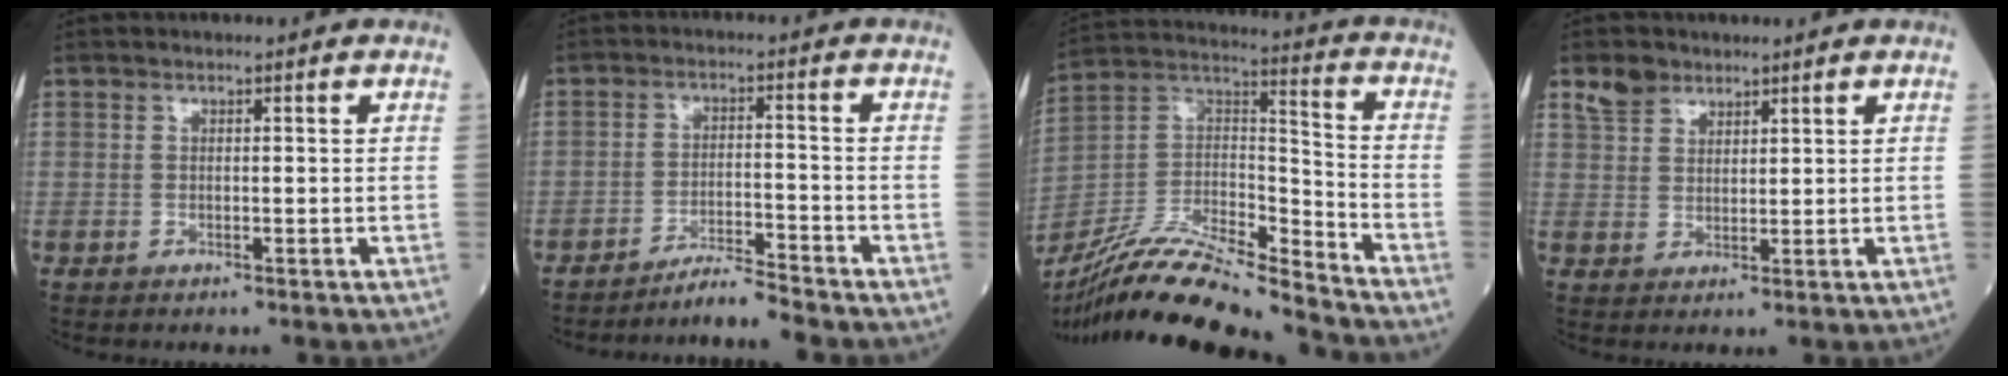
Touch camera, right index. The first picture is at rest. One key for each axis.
{"total": 4.8, "fx": -4.5, "fy": -1.3, "fz": 0.6, "tx": -0.013, "ty": -0.014, "tz": -0.079}
{"total": 20.7, "fx": -18.6, "fy": 1.3, "fz": 8.9, "tx": -0.196, "ty": 0.007, "tz": -0.341}
{"total": 3.6, "fx": 2.7, "fy": 2.2, "fz": 0.9, "tx": -0.022, "ty": 0.012, "tz": 0.054}